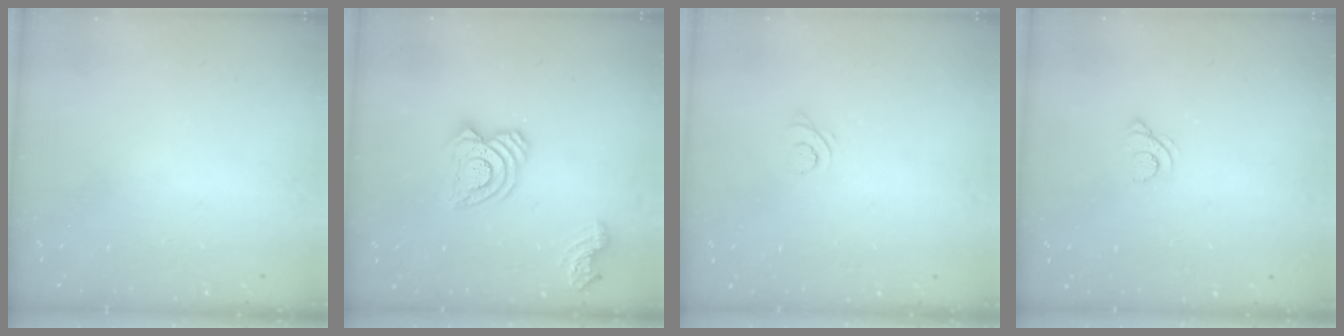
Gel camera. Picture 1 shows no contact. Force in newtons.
{"total": 13.9, "press": 13.8, "slide": 1.5}
{"total": 2.9, "press": 2.9, "slide": 0.3}
{"total": 1.6, "press": 1.6, "slide": 0.2}